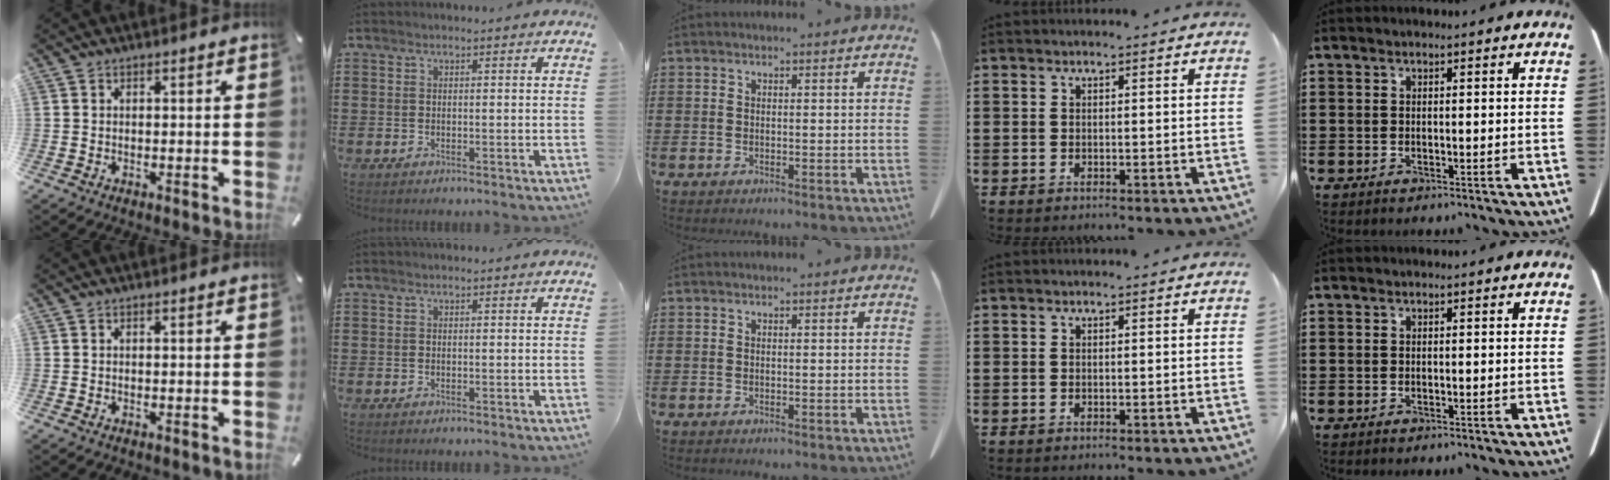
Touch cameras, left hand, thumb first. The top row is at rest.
{}